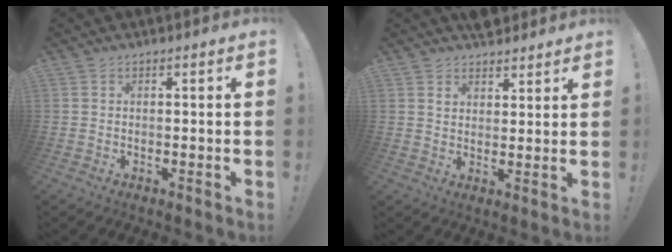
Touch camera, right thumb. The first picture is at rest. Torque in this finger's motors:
{"motor_torque": [-0.02, 0.05, 0.17, 0.06, 0.03]}